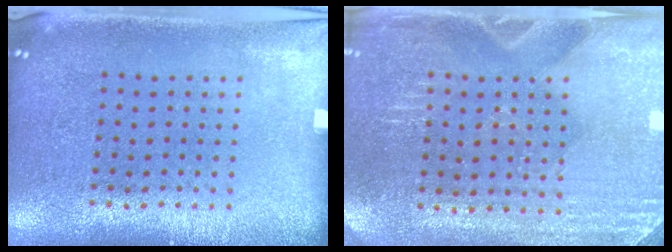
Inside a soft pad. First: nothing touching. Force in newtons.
{"total": 2.9, "press": 2.8, "slide": 0.4}